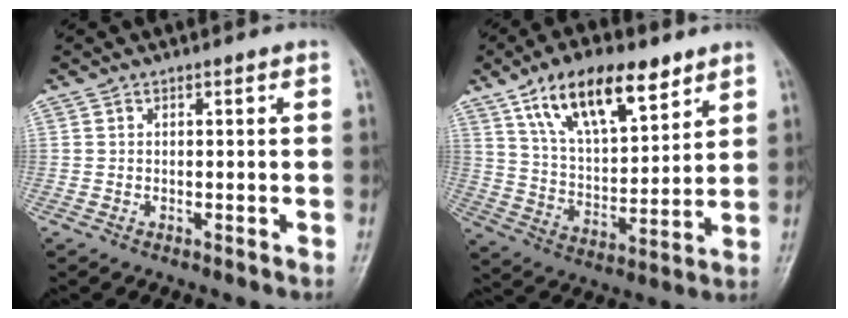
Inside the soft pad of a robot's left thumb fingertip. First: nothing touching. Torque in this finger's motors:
{"motor_torque": [0.77, 0.66, 1.44, -1.33, 0.29]}